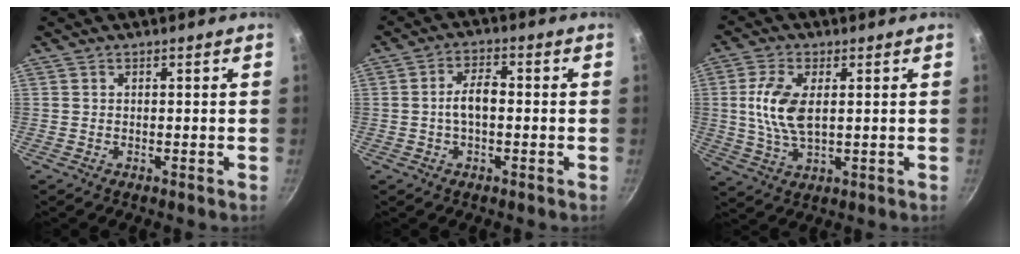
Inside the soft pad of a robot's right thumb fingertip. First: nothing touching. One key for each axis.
{"total": 5.2, "fx": -0.4, "fy": 2.7, "fz": 4.4, "tx": -0.074, "ty": 0.024, "tz": -0.013}
{"total": 9.3, "fx": 1.3, "fy": 4.8, "fz": 7.8, "tx": -0.156, "ty": 0.000, "tz": 0.026}